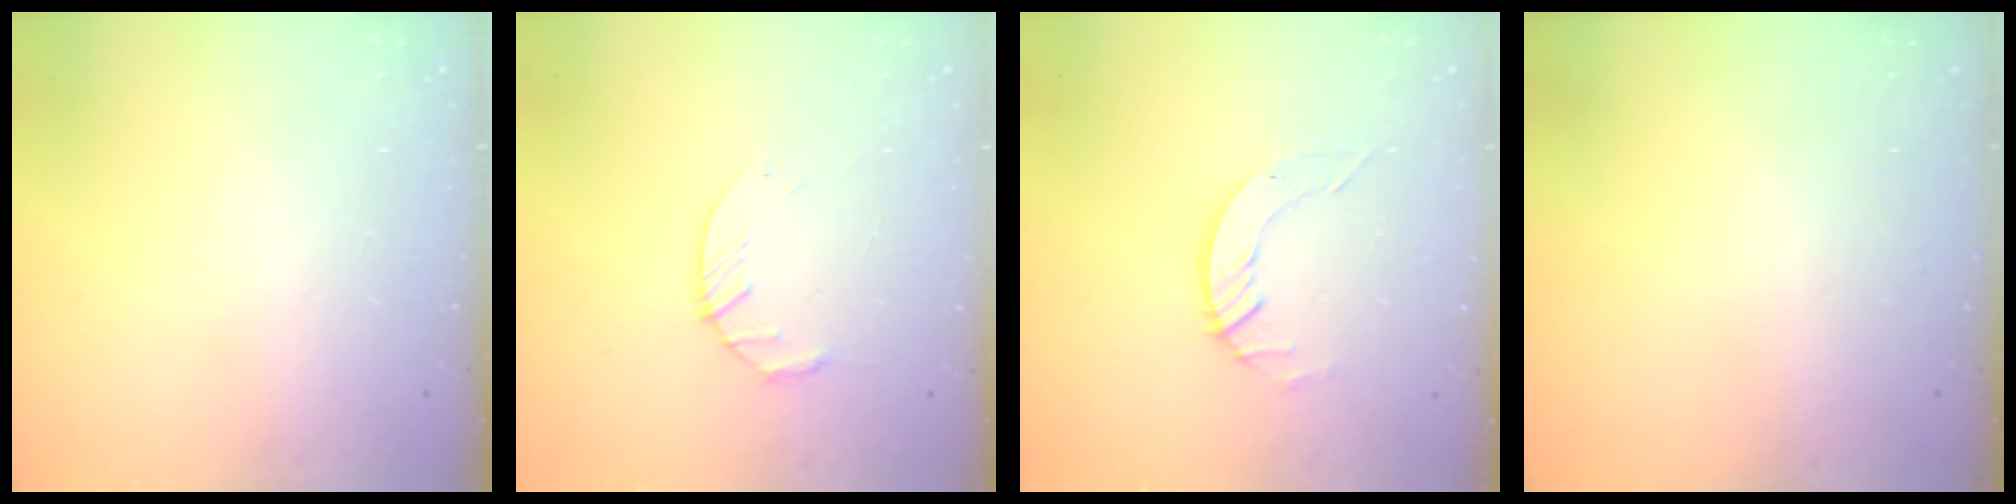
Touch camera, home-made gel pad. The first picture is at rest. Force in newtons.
{"total": 3.6, "press": 3.6, "slide": 0.6}
{"total": 4.8, "press": 4.8, "slide": 0.3}
{"total": 0.0}